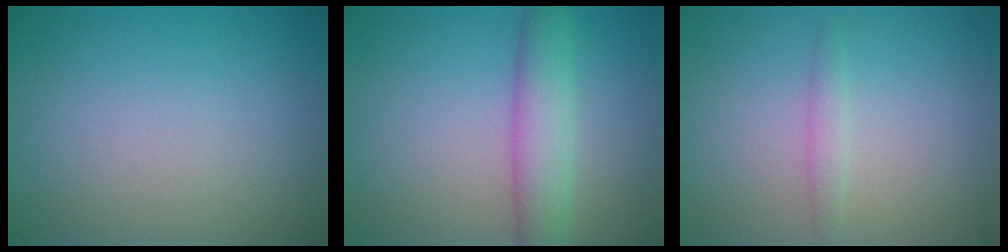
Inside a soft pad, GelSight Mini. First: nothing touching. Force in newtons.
{"total": 4.2, "press": 4.2, "slide": 0.3}
{"total": 1.2, "press": 1.2, "slide": 0.1}